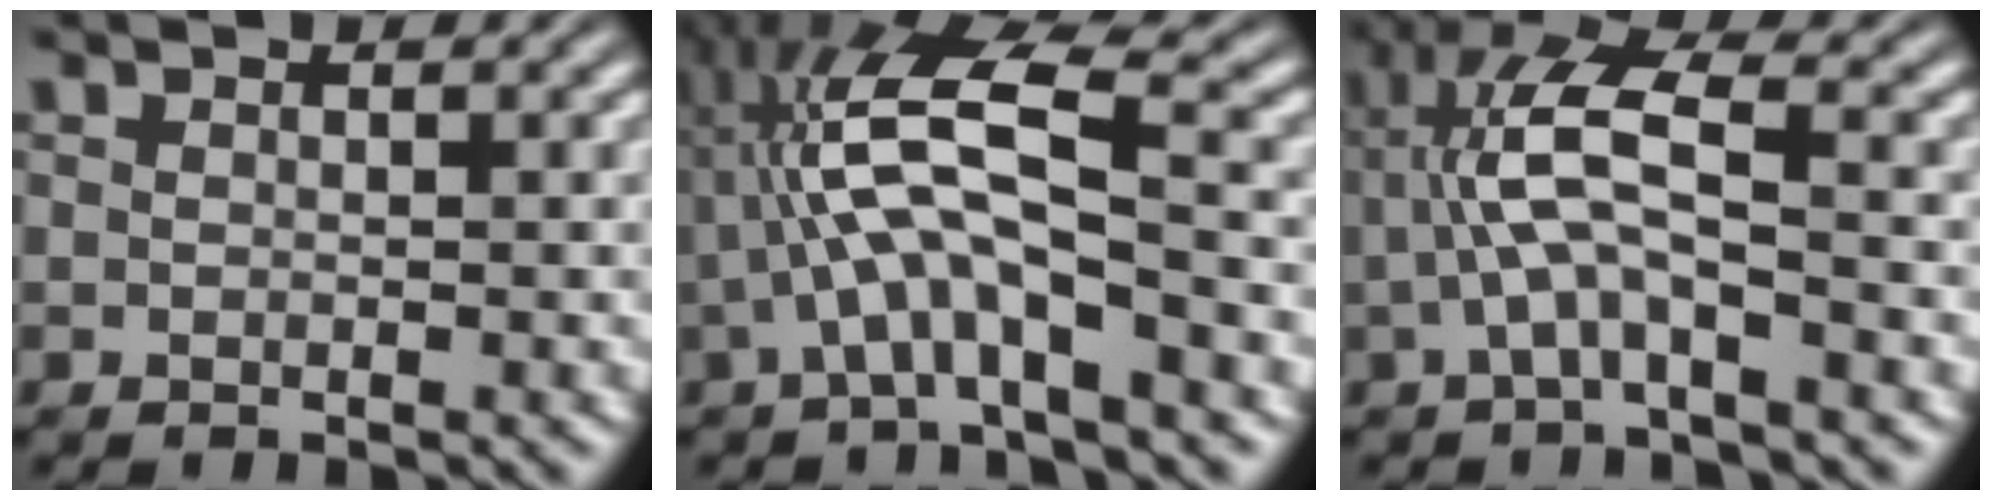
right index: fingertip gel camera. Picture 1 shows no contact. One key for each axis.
{"total": 8.1, "fx": 0.9, "fy": 3.0, "fz": 7.4, "tx": -0.142, "ty": 0.002, "tz": 0.017}
{"total": 5.8, "fx": 0.9, "fy": 1.9, "fz": 5.4, "tx": -0.104, "ty": -0.003, "tz": 0.019}